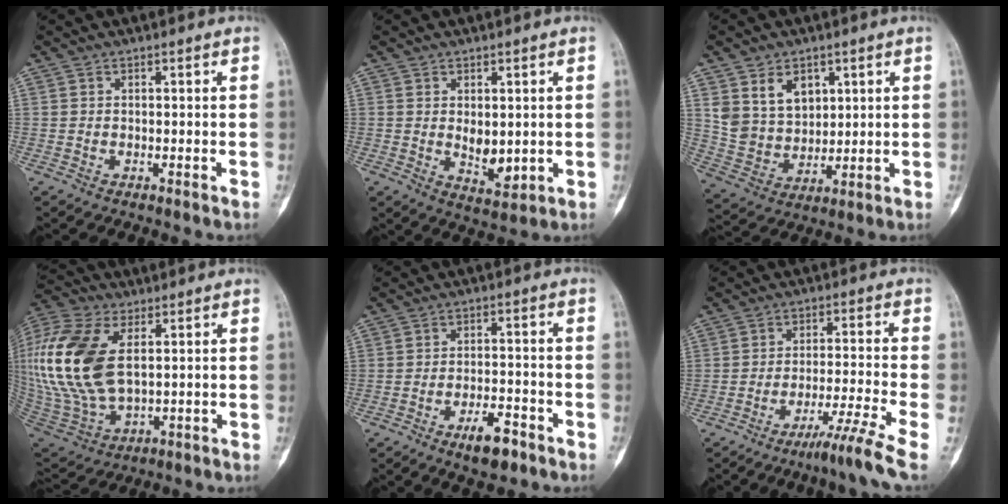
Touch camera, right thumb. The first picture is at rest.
{"total": 5.8, "force": [0.5, 3.2, 4.8], "torque": [-0.053, -0.017, 0.020]}
{"total": 10.6, "force": [4.7, 7.7, 5.6], "torque": [-0.070, -0.026, 0.104]}
{"total": 23.5, "force": [4.7, 13.1, 19.0], "torque": [-0.429, -0.016, 0.092]}
{"total": 6.3, "force": [-3.8, 2.4, 4.4], "torque": [-0.060, 0.019, -0.057]}
{"total": 8.3, "force": [-5.5, -1.7, 6.0], "torque": [-0.106, 0.027, -0.094]}